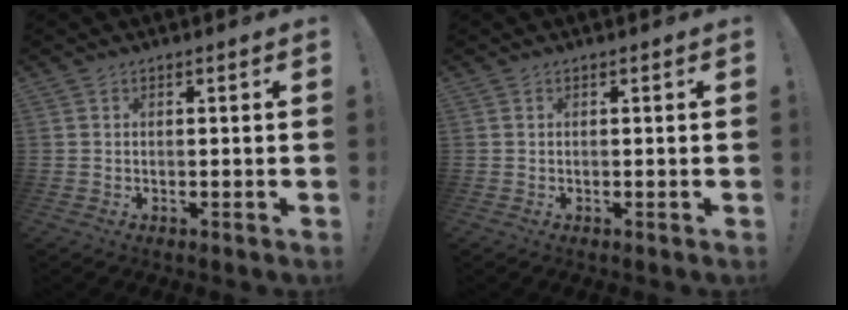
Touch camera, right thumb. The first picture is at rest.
{"total": 0.0}